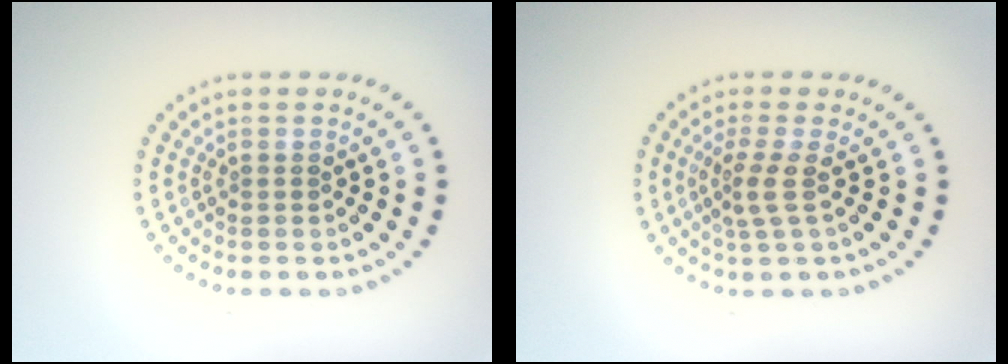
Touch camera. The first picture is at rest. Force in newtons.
{"total": 2.2, "press": 1.6, "slide": 1.5}